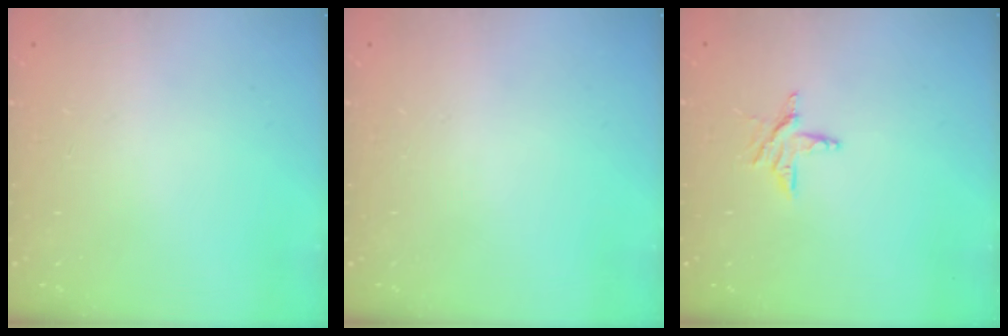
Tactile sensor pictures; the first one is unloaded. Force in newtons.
{"total": 0.0}
{"total": 4.8, "press": 4.8, "slide": 0.4}